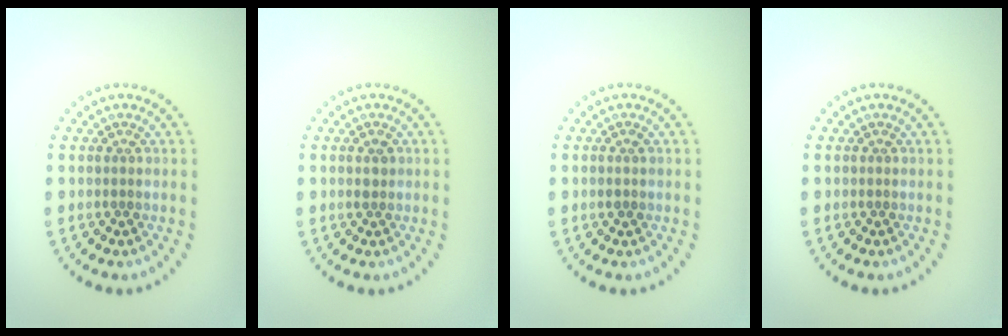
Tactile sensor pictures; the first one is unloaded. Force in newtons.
{"total": 1.0, "press": 1.0, "slide": 0.1}
{"total": 0.7, "press": 0.7, "slide": 0.2}
{"total": 0.0}